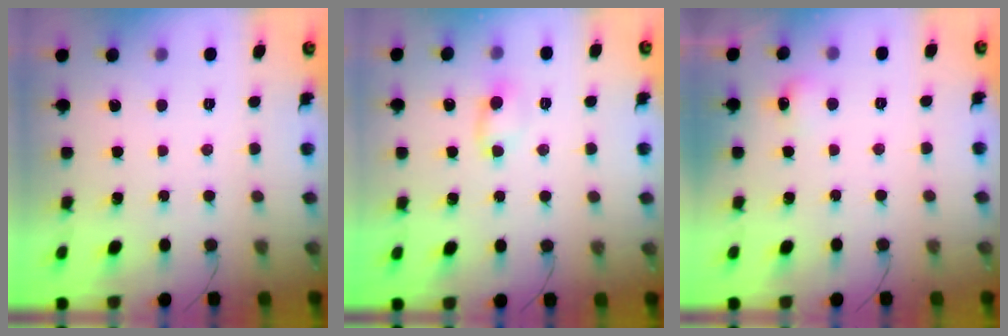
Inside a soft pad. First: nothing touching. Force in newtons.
{"total": 3.8, "press": 3.6, "slide": 1.3}
{"total": 5.1, "press": 4.9, "slide": 1.3}